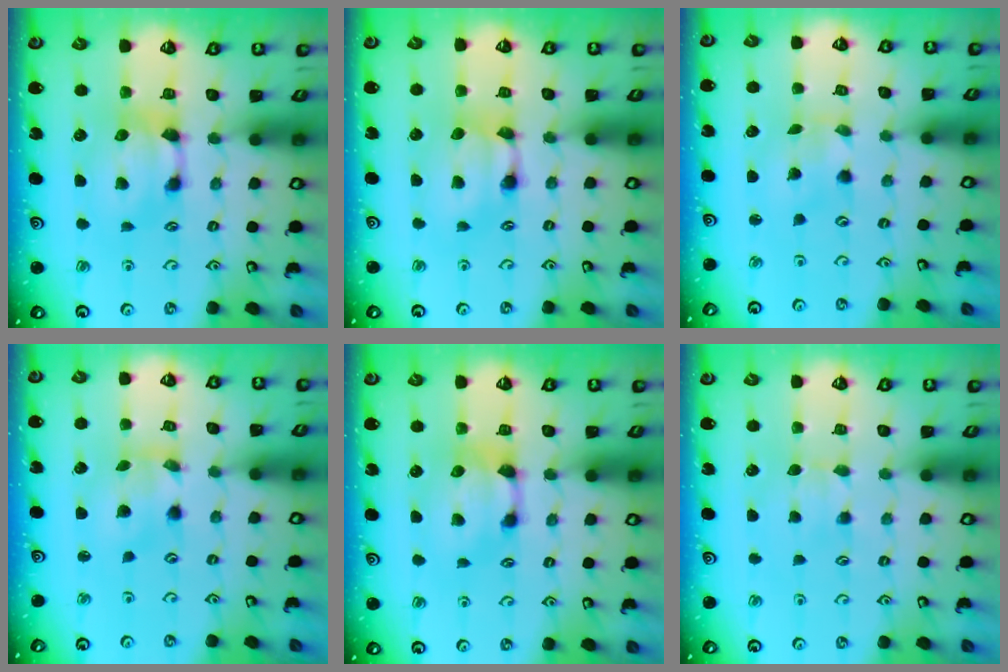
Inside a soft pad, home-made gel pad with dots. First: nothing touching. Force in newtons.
{"total": 1.6, "press": 1.5, "slide": 0.2}
{"total": 4.4, "press": 4.3, "slide": 0.9}
{"total": 1.0, "press": 0.2, "slide": 0.9}
{"total": 0.0}
{"total": 2.1, "press": 2.1, "slide": 0.4}